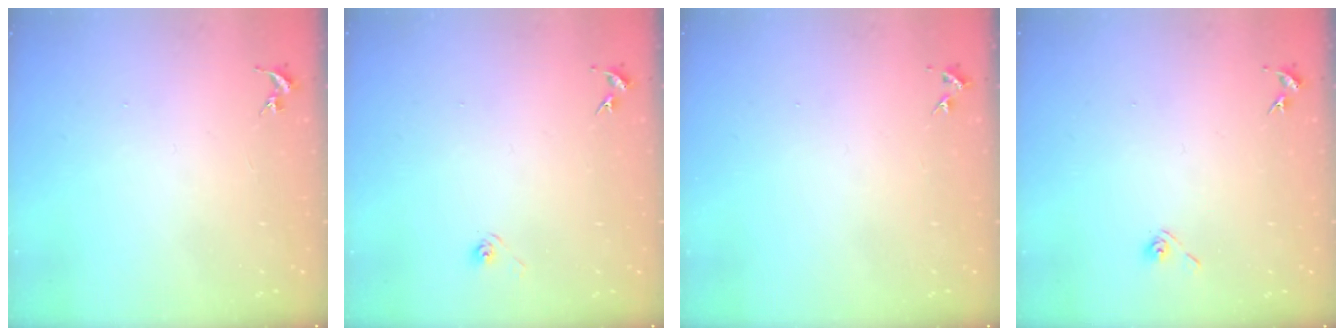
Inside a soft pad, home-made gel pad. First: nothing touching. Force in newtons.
{"total": 3.0, "press": 2.6, "slide": 1.5}
{"total": 3.9, "press": 3.8, "slide": 0.6}
{"total": 3.9, "press": 3.4, "slide": 2.0}